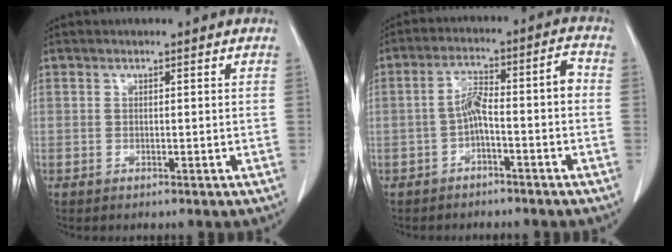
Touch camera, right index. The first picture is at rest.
{"total": 6.9, "force": [-1.8, 1.3, 6.5], "torque": [-0.113, 0.039, -0.030]}